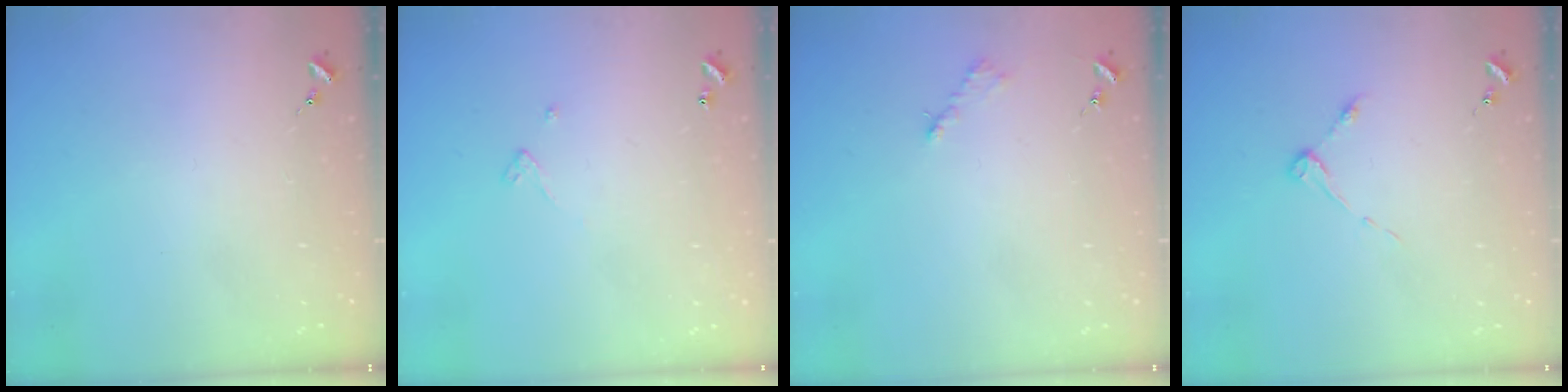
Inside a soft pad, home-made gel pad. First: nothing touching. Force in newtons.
{"total": 2.4, "press": 2.4, "slide": 0.2}
{"total": 2.6, "press": 2.6, "slide": 0.4}
{"total": 3.7, "press": 3.7, "slide": 0.5}